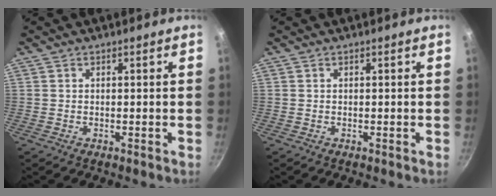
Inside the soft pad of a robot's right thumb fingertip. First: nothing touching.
{"total": 0.0}